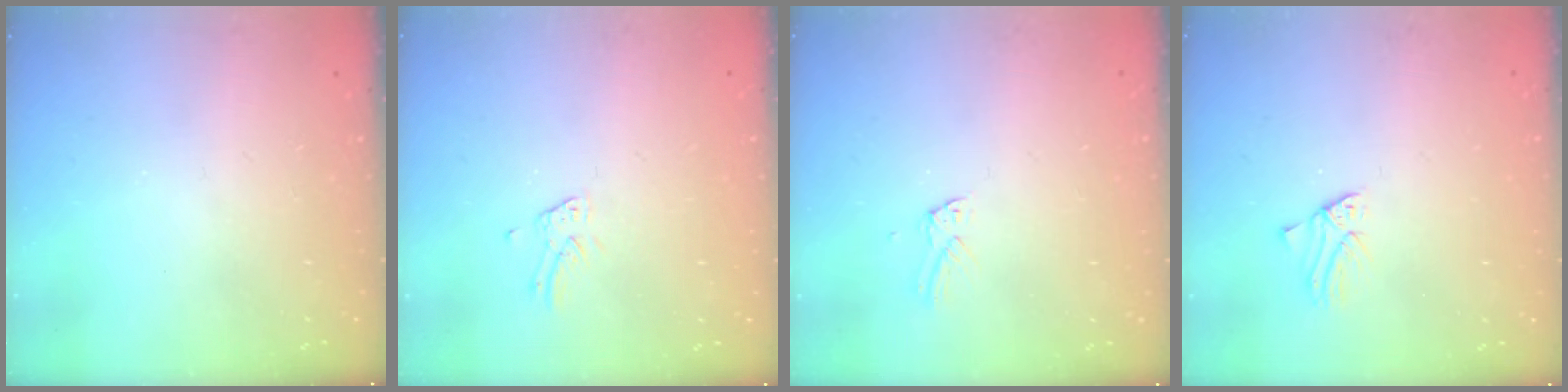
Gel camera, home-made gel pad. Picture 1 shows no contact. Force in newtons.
{"total": 1.1, "press": 1.1, "slide": 0.1}
{"total": 1.5, "press": 1.5, "slide": 0.1}
{"total": 1.2, "press": 1.2, "slide": 0.2}